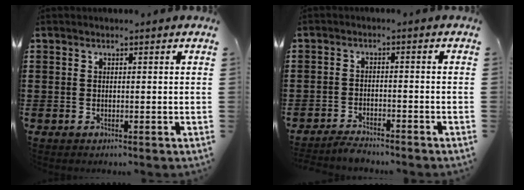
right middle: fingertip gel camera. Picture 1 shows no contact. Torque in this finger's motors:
{"motor_torque": [0.24, 0.16, -0.01, 0.00]}